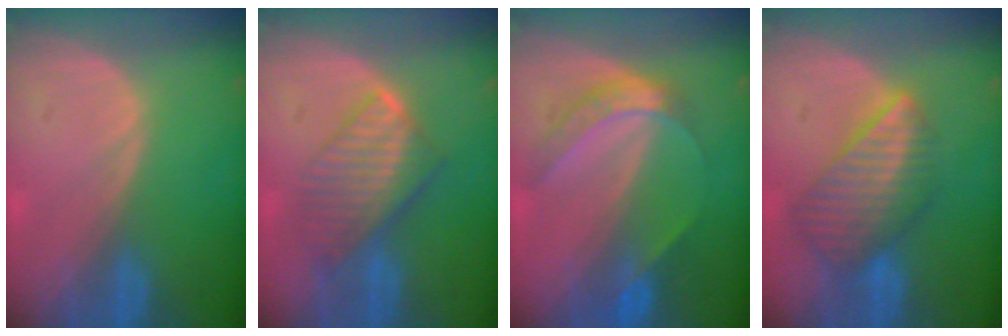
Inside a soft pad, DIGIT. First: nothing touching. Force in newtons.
{"total": 7.6, "press": 6.9, "slide": 3.2}
{"total": 6.2, "press": 5.2, "slide": 3.3}
{"total": 8.4, "press": 7.4, "slide": 3.9}